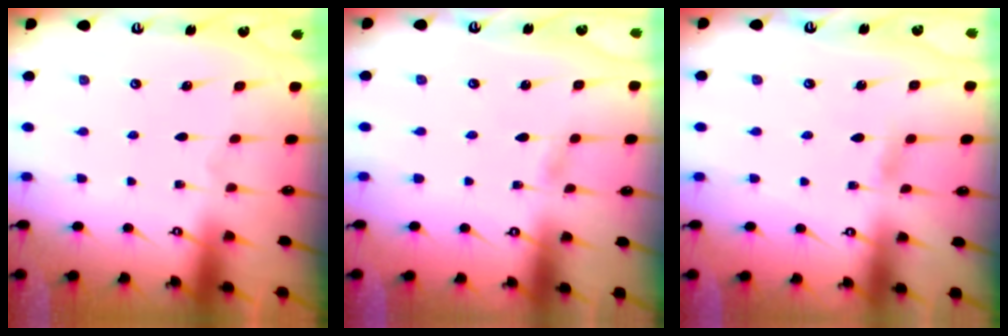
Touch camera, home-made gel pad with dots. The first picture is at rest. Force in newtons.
{"total": 1.1, "press": 1.1, "slide": 0.1}
{"total": 2.6, "press": 2.6, "slide": 0.3}